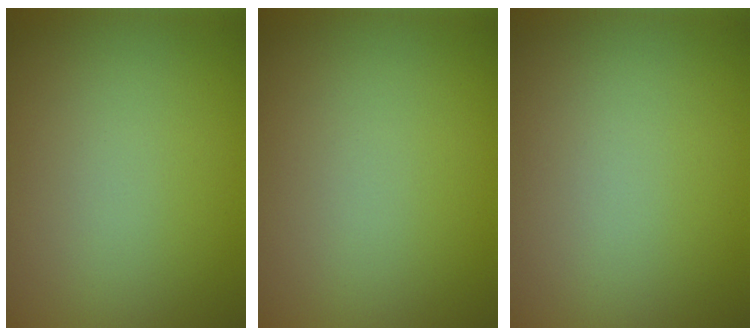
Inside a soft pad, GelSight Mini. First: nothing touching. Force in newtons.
{"total": 0.0}
{"total": 0.0}